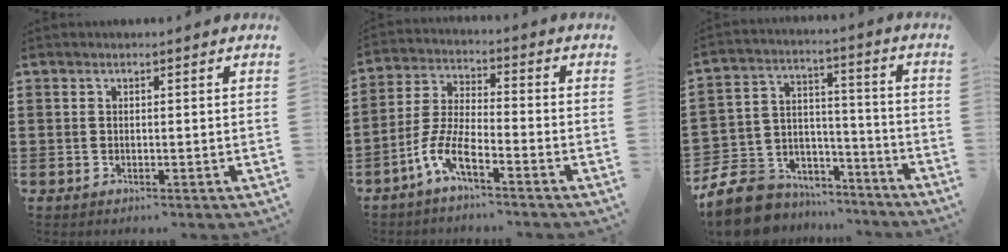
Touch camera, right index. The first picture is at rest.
{"total": 6.8, "force": [-4.6, 1.3, 4.8], "torque": [-0.129, -0.014, -0.094]}
{"total": 10.0, "force": [-8.6, 4.7, 2.0], "torque": [-0.068, 0.018, -0.166]}